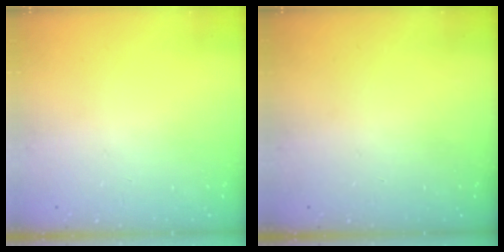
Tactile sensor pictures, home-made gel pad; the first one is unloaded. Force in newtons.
{"total": 0.0}